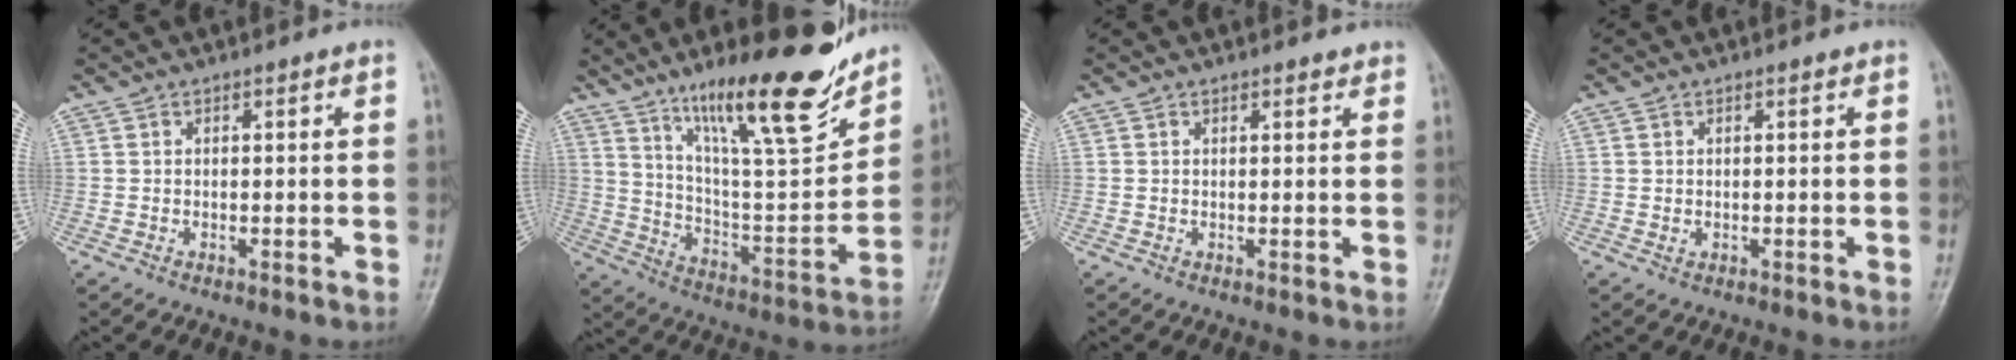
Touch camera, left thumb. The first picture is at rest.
{"total": 22.8, "force": [15.6, 5.1, 15.8], "torque": [-0.219, -0.080, 0.261]}
{"total": 1.5, "force": [1.2, 0.6, 0.6], "torque": [-0.002, -0.005, 0.013]}
{"total": 1.1, "force": [0.4, 0.7, 0.7], "torque": [-0.011, -0.002, 0.009]}